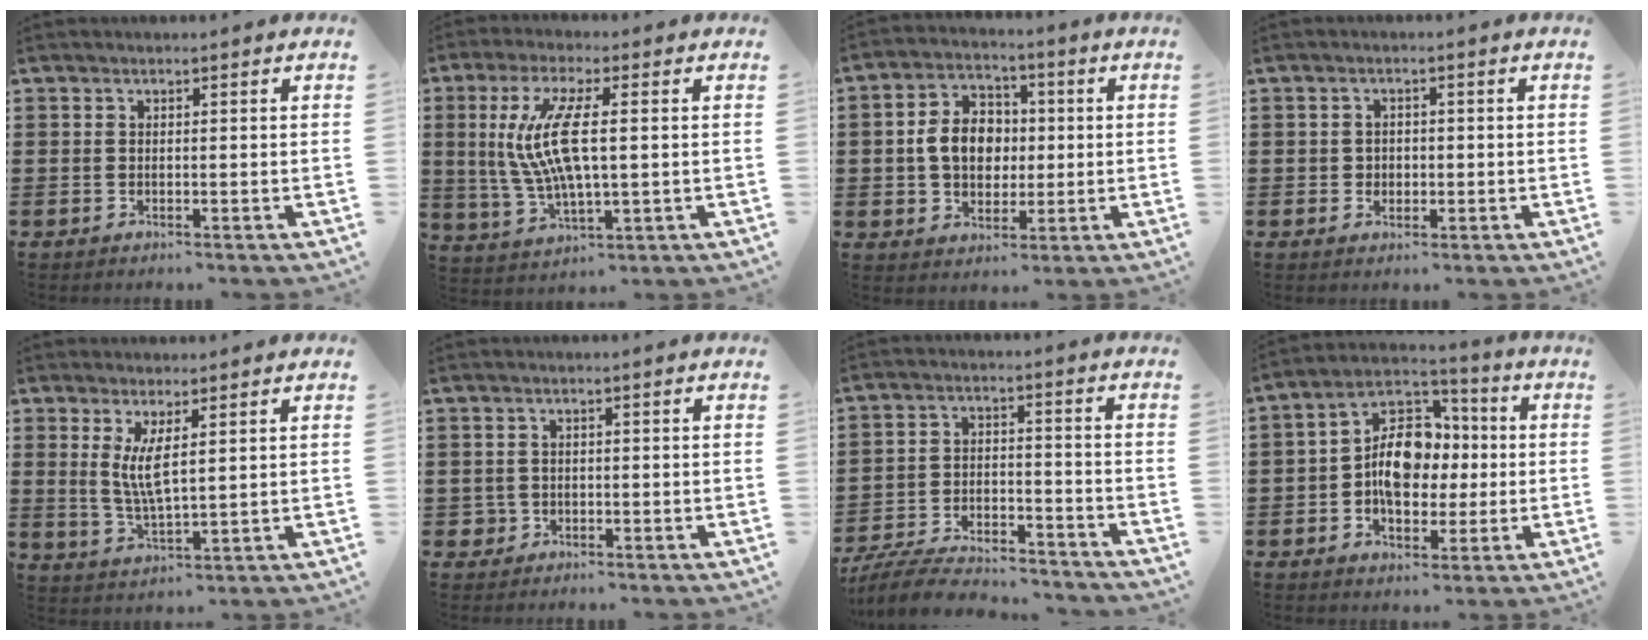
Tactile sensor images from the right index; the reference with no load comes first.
{"total": 10.3, "force": [1.1, 2.8, 9.8], "torque": [-0.224, -0.013, 0.009]}
{"total": 8.0, "force": [0.0, 6.2, 5.1], "torque": [-0.116, 0.013, -0.006]}
{"total": 1.6, "force": [-0.2, 1.5, 0.4], "torque": [-0.014, 0.005, -0.005]}
{"total": 5.2, "force": [1.7, 1.5, 4.7], "torque": [-0.103, -0.003, 0.028]}
{"total": 1.5, "force": [-0.6, 1.3, 0.2], "torque": [-0.010, 0.001, -0.016]}
{"total": 7.5, "force": [-7.2, 1.0, 2.0], "torque": [-0.042, 0.013, -0.139]}
{"total": 10.4, "force": [-0.5, 7.2, 7.4], "torque": [-0.151, 0.014, -0.014]}